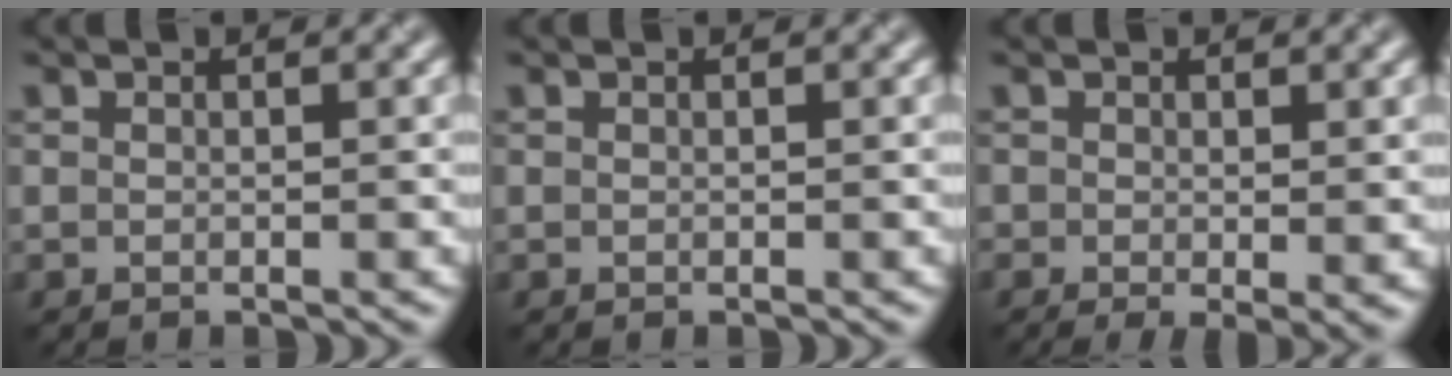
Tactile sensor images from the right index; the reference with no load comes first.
{"total": 0.0}
{"total": 2.6, "force": [-0.3, 1.1, 2.4], "torque": [-0.038, -0.011, -0.005]}